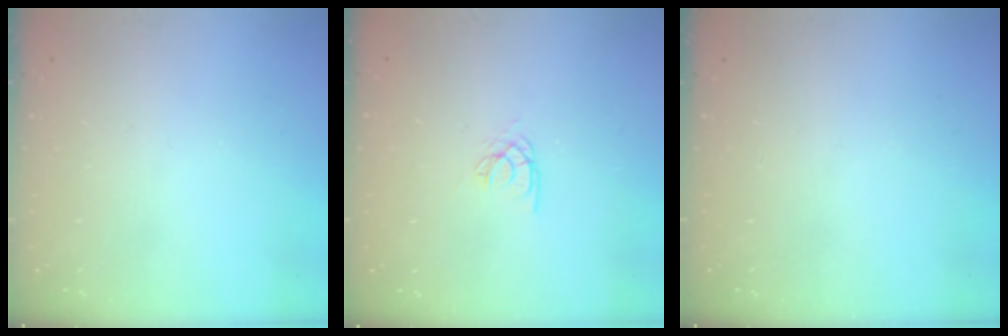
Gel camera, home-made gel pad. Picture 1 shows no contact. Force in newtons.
{"total": 2.6, "press": 2.6, "slide": 0.1}
{"total": 0.0}